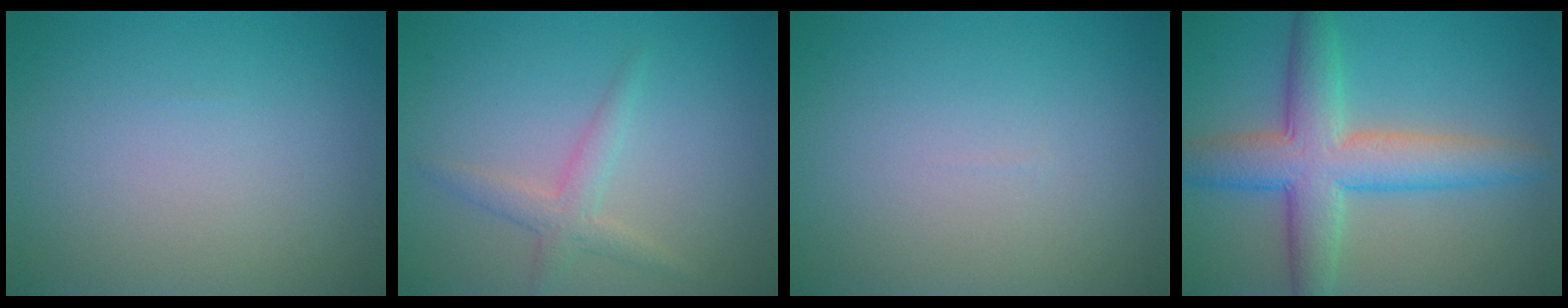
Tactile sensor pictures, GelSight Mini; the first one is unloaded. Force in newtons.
{"total": 2.2, "press": 2.1, "slide": 0.1}
{"total": 0.0}
{"total": 7.1, "press": 7.1, "slide": 0.2}